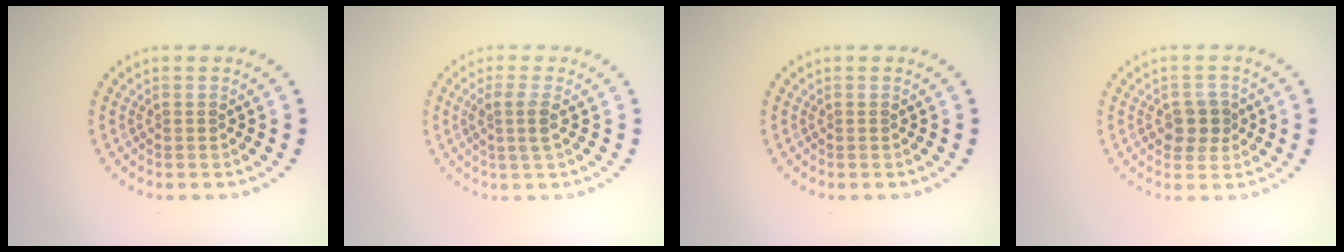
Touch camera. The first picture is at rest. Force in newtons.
{"total": 1.9, "press": 1.6, "slide": 1.1}
{"total": 0.0}
{"total": 2.5, "press": 2.4, "slide": 0.6}